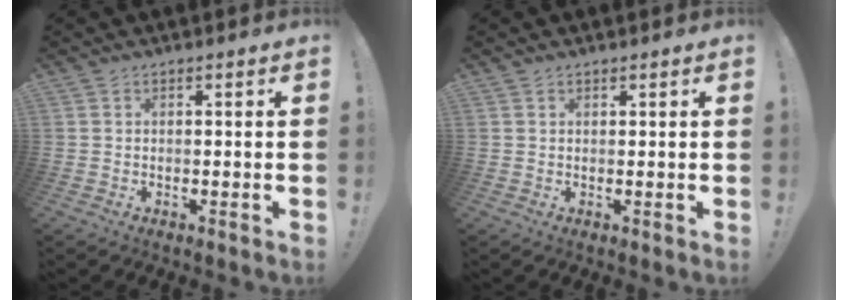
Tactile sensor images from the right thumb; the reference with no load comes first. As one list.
[{"total": 0.6, "force": [0.6, 0.0, 0.1], "torque": [0.004, -0.004, 0.011]}]